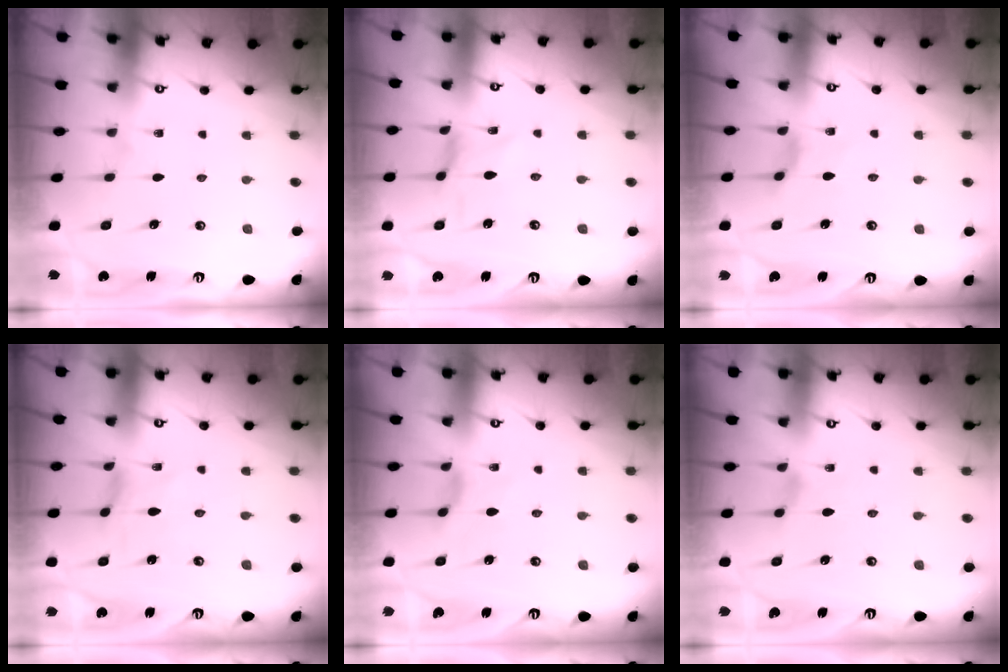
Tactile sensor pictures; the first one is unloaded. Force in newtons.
{"total": 0.0}
{"total": 2.1, "press": 2.0, "slide": 0.5}
{"total": 0.0}
{"total": 2.7, "press": 2.6, "slide": 0.6}
{"total": 1.7, "press": 1.7, "slide": 0.3}